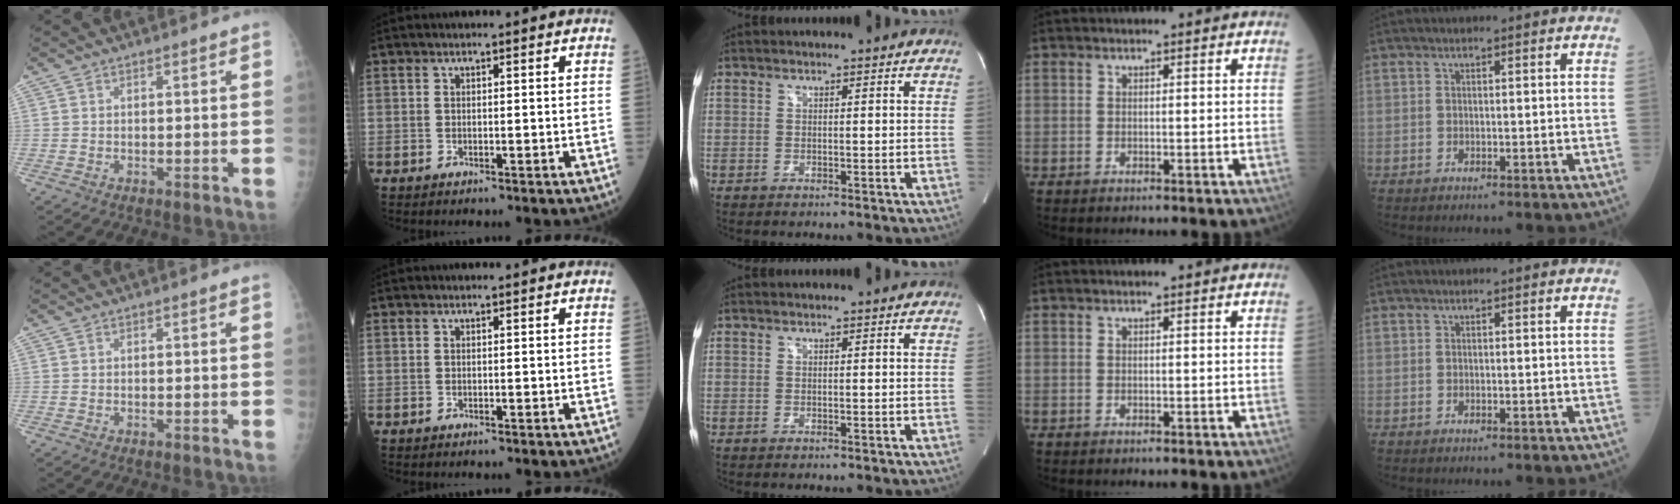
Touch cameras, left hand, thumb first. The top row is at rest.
{}